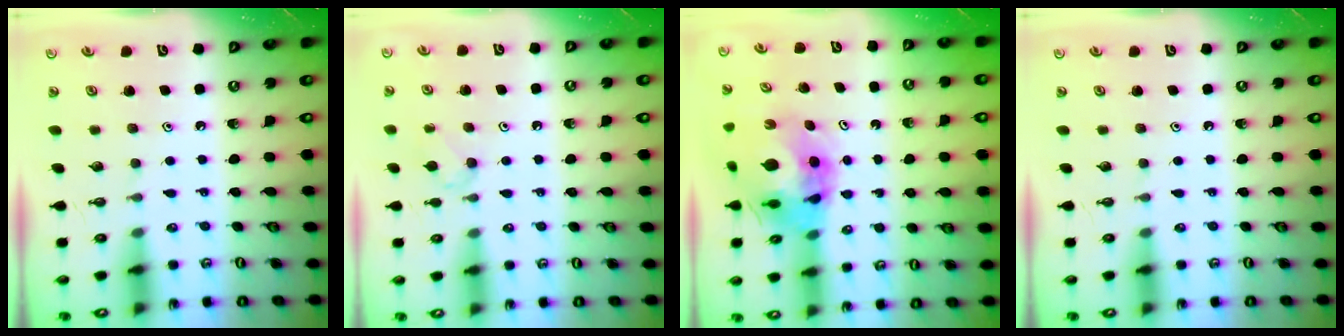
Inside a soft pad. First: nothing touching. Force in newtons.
{"total": 2.7, "press": 2.6, "slide": 0.6}
{"total": 13.2, "press": 13.1, "slide": 1.5}
{"total": 0.0}